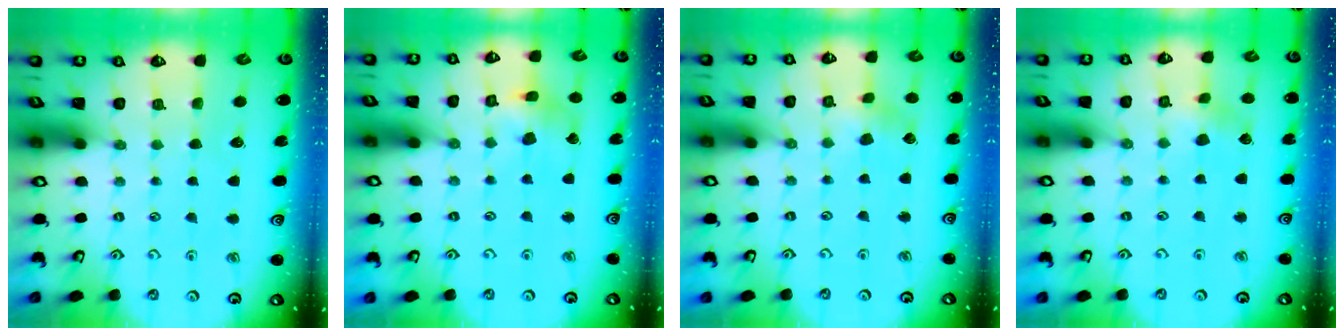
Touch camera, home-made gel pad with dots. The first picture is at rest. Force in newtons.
{"total": 9.5, "press": 9.4, "slide": 1.2}
{"total": 3.0, "press": 3.0, "slide": 0.4}
{"total": 3.9, "press": 3.9, "slide": 0.6}